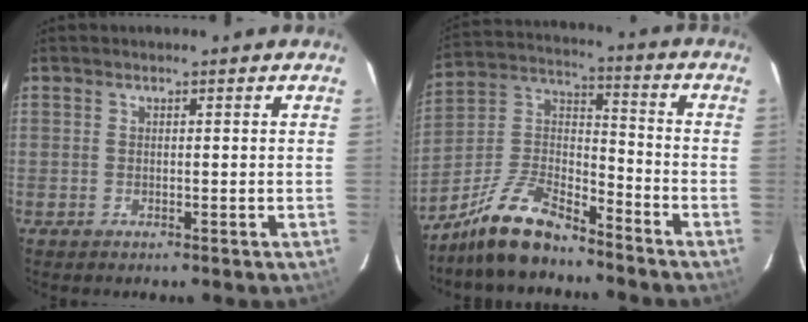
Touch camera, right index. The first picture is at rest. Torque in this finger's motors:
{"motor_torque": [0.85, -1.03, 0.22, 0.06]}